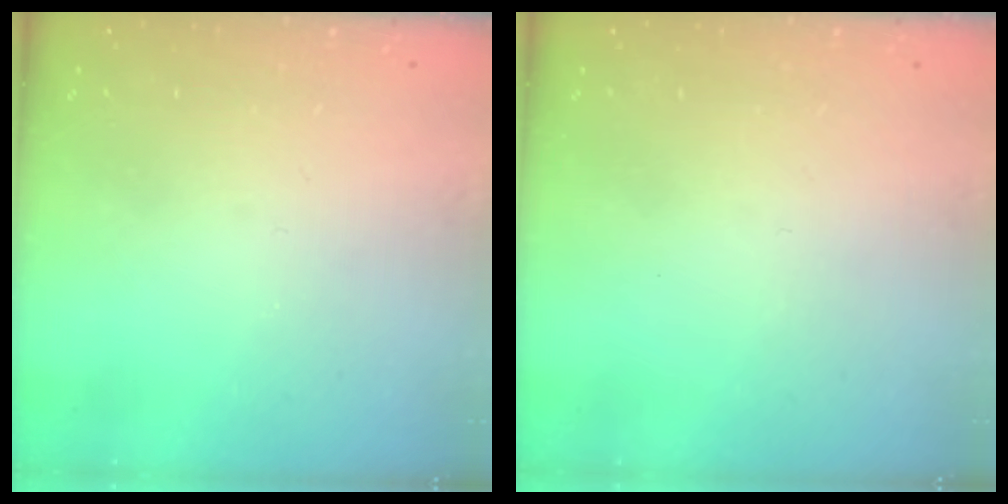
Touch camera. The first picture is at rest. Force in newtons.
{"total": 1.6, "press": 1.5, "slide": 0.1}